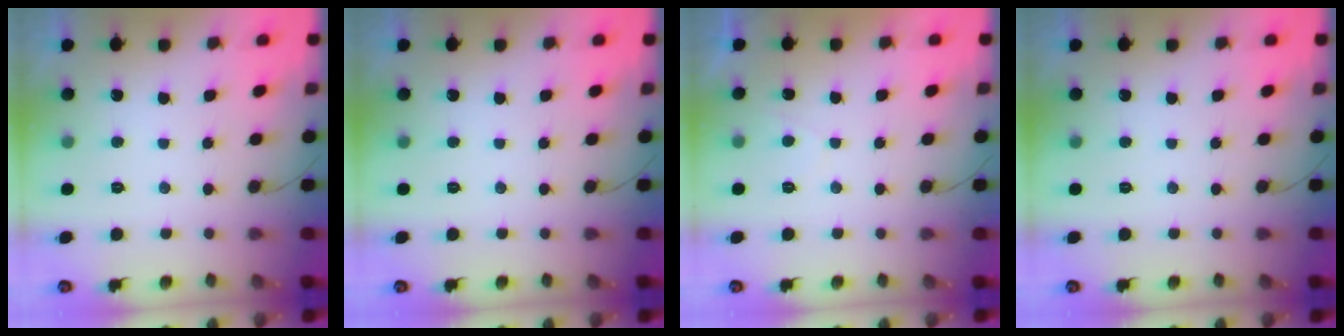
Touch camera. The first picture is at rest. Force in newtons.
{"total": 0.0}
{"total": 0.8, "press": 0.6, "slide": 0.6}
{"total": 0.0}